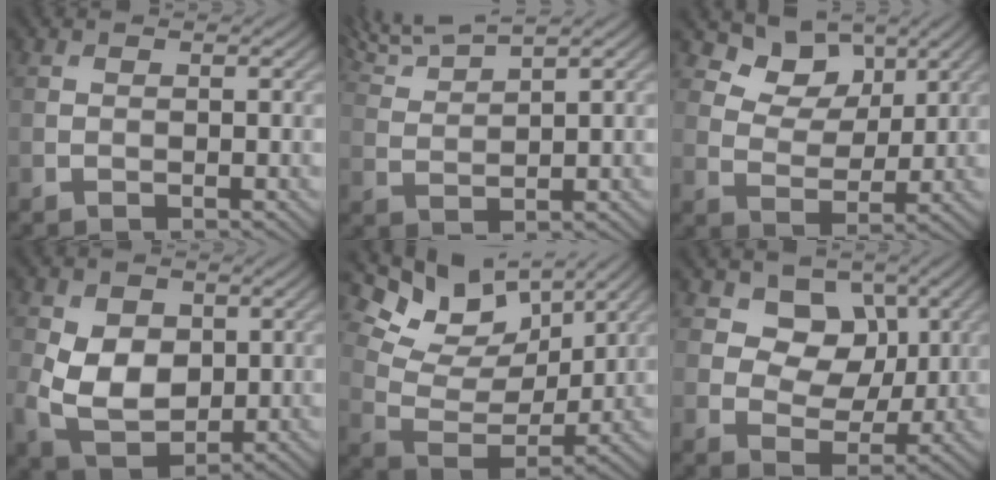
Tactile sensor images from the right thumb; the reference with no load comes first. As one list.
[{"total": 5.9, "force": [4.9, 0.7, 3.2], "torque": [-0.077, 0.020, 0.094]}, {"total": 6.7, "force": [4.3, 4.1, 3.1], "torque": [-0.056, -0.021, 0.087]}, {"total": 8.1, "force": [0.1, 5.9, 5.6], "torque": [-0.130, -0.014, -0.002]}, {"total": 12.2, "force": [8.0, 5.9, 7.1], "torque": [-0.166, 0.000, 0.130]}, {"total": 7.5, "force": [3.1, 5.8, 3.6], "torque": [-0.084, -0.014, 0.066]}]